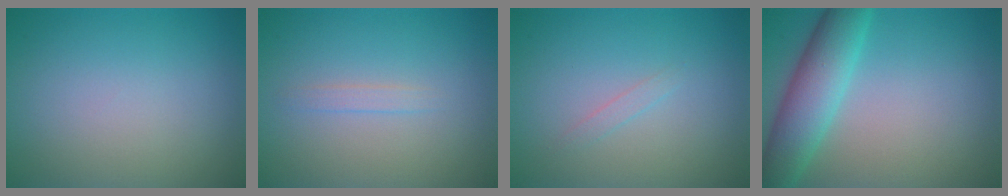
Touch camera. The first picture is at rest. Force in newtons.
{"total": 0.9, "press": 0.8, "slide": 0.1}
{"total": 0.7, "press": 0.7, "slide": 0.0}
{"total": 5.9, "press": 5.9, "slide": 0.3}